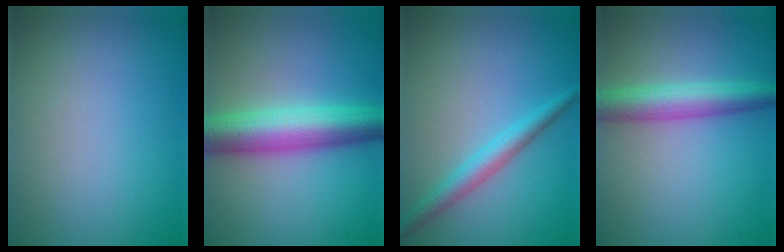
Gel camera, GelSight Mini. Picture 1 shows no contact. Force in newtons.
{"total": 7.2, "press": 7.2, "slide": 0.1}
{"total": 2.8, "press": 2.8, "slide": 0.1}
{"total": 4.6, "press": 4.6, "slide": 0.0}